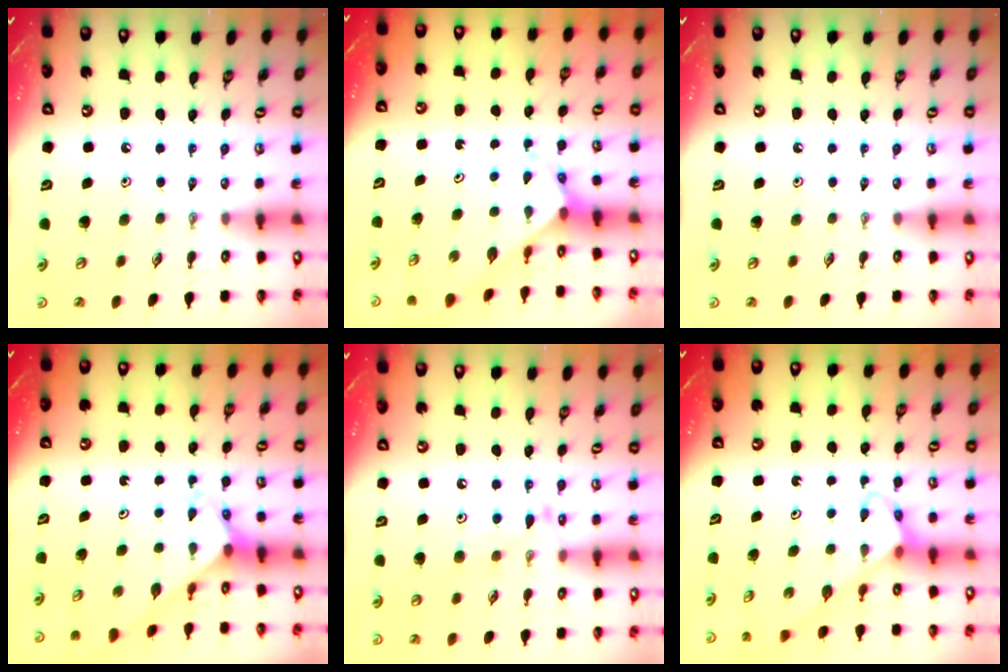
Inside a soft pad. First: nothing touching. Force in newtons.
{"total": 2.9, "press": 2.9, "slide": 0.1}
{"total": 0.0}
{"total": 2.7, "press": 2.7, "slide": 0.2}
{"total": 11.2, "press": 11.1, "slide": 1.0}
{"total": 3.6, "press": 3.6, "slide": 0.1}